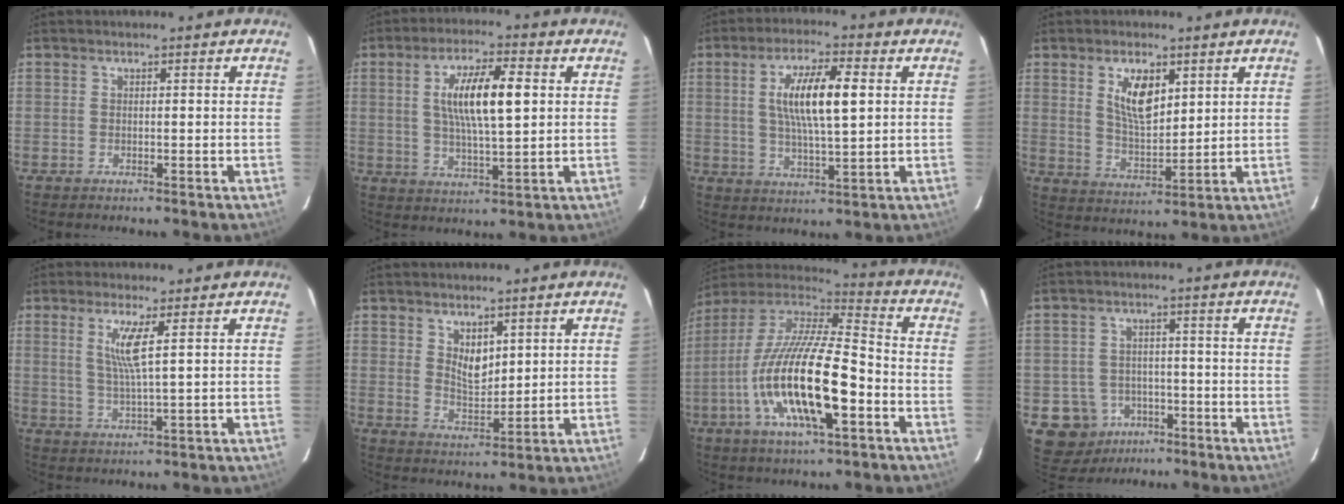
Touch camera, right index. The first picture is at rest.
{"total": 11.1, "force": [2.2, 2.8, 10.5], "torque": [-0.191, 0.007, 0.041]}
{"total": 10.8, "force": [2.2, 2.6, 10.2], "torque": [-0.190, 0.006, 0.040]}
{"total": 8.4, "force": [3.6, 3.8, 6.5], "torque": [-0.116, 0.000, 0.075]}
{"total": 5.2, "force": [1.9, -0.4, 4.8], "torque": [-0.094, -0.010, 0.038]}
{"total": 5.1, "force": [2.6, 2.8, 3.3], "torque": [-0.049, -0.005, 0.049]}
{"total": 22.5, "force": [-7.3, 6.0, 20.4], "torque": [-0.385, -0.028, -0.141]}
{"total": 8.9, "force": [-4.2, 7.7, 1.5], "torque": [-0.058, 0.027, -0.051]}